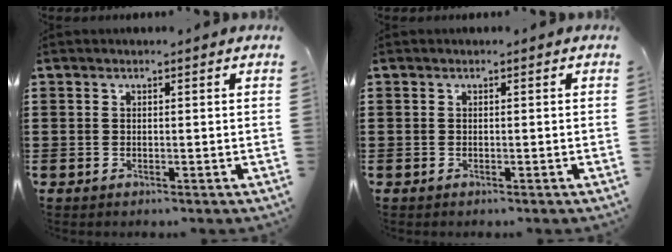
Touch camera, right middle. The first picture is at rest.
{"total": 0.0}